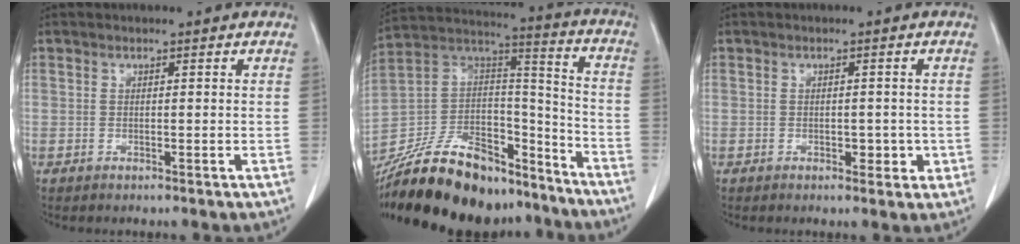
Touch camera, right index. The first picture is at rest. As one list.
[{"total": 27.6, "force": [-22.5, 9.8, 12.7], "torque": [-0.253, 0.001, -0.374]}, {"total": 2.3, "force": [-0.6, 1.5, 1.6], "torque": [-0.013, 0.005, -0.002]}]